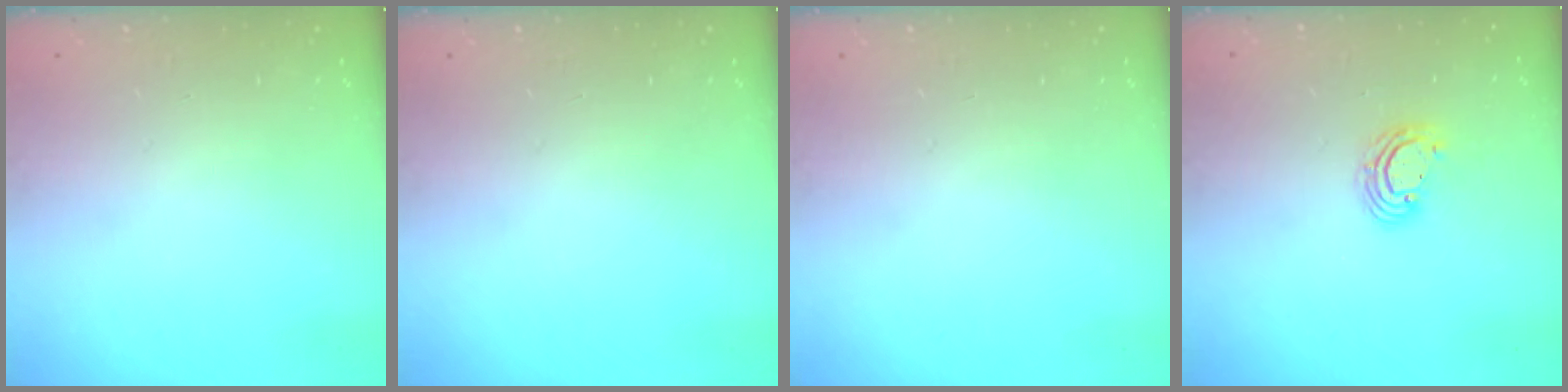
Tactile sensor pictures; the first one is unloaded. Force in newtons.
{"total": 0.0}
{"total": 0.0}
{"total": 5.1, "press": 5.1, "slide": 0.3}